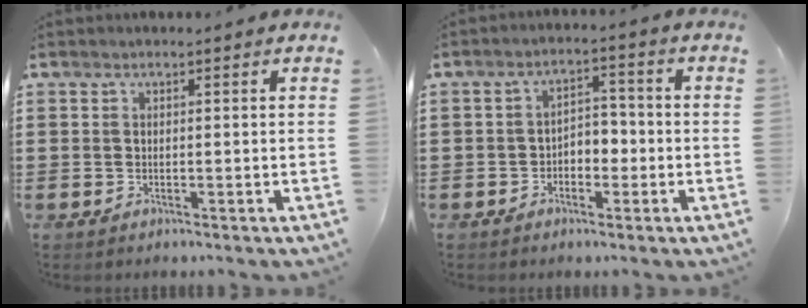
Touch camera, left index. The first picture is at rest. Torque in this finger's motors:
{"motor_torque": [0.18, 0.05, 0.27, 0.04]}